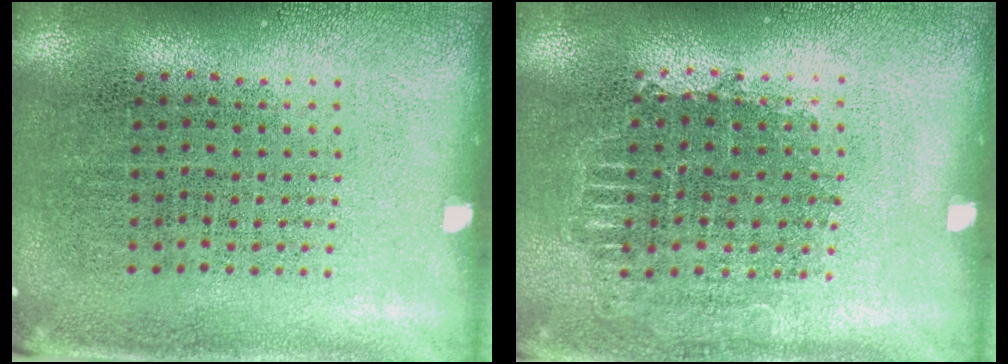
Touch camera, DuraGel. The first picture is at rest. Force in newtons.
{"total": 0.7, "press": 0.7, "slide": 0.3}